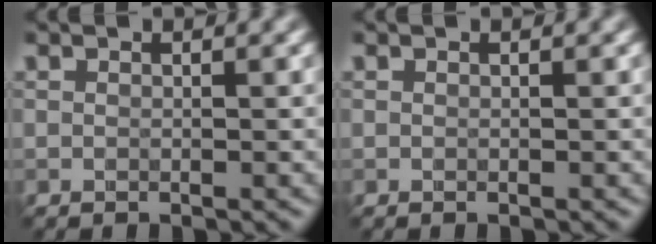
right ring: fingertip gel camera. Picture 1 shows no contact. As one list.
[{"total": 0.0}]